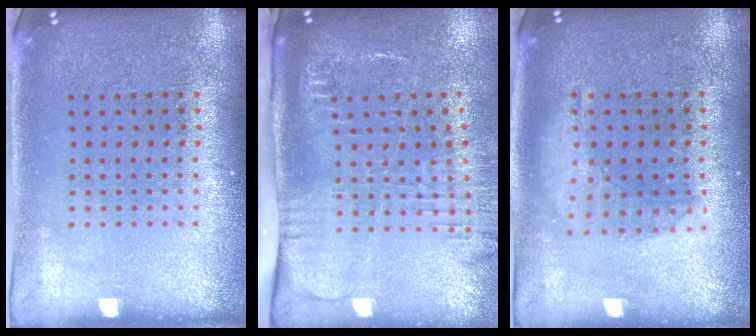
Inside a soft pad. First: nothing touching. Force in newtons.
{"total": 2.8, "press": 2.1, "slide": 1.8}
{"total": 1.3, "press": 1.3, "slide": 0.4}